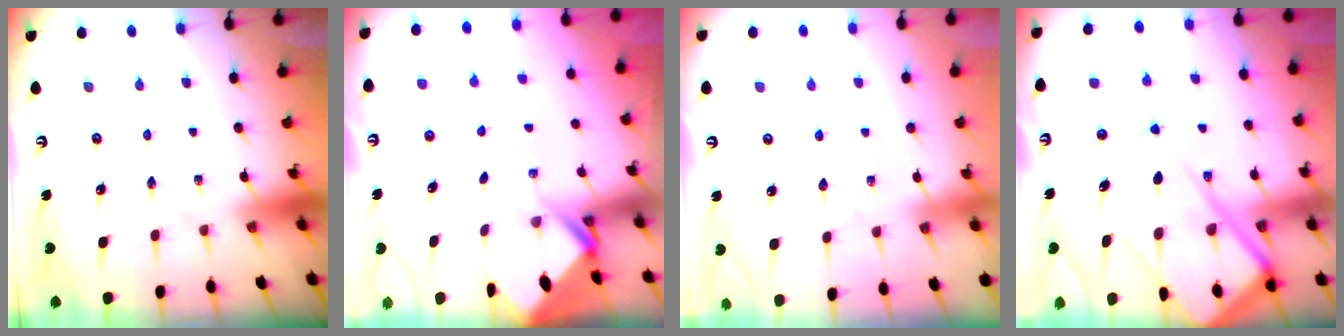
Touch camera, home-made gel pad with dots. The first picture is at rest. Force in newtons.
{"total": 2.7, "press": 2.7, "slide": 0.1}
{"total": 2.5, "press": 2.4, "slide": 0.5}
{"total": 17.1, "press": 17.0, "slide": 1.8}